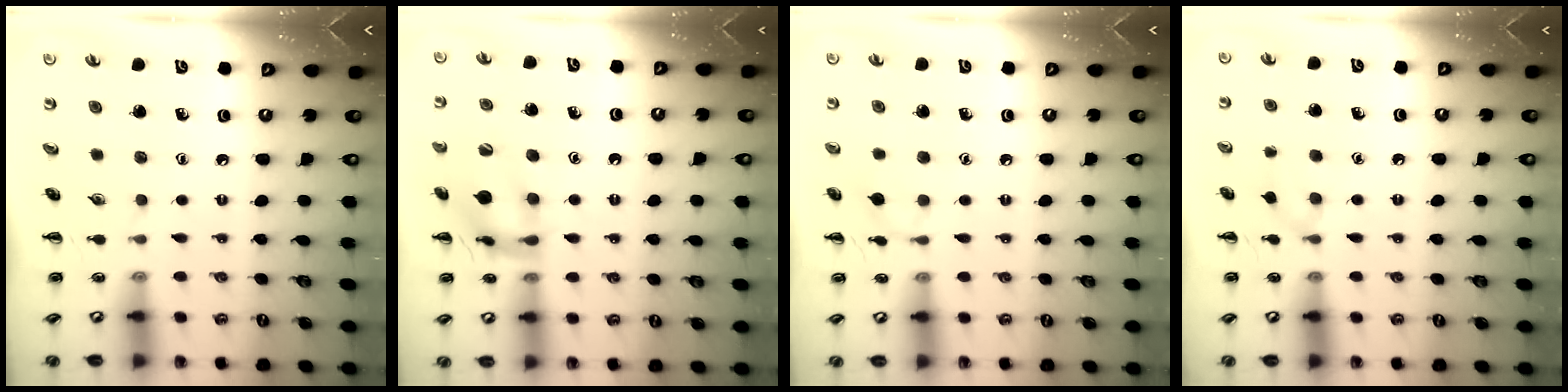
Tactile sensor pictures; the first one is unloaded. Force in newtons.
{"total": 14.7, "press": 14.7, "slide": 1.1}
{"total": 5.8, "press": 5.5, "slide": 1.8}
{"total": 7.2, "press": 7.0, "slide": 2.0}